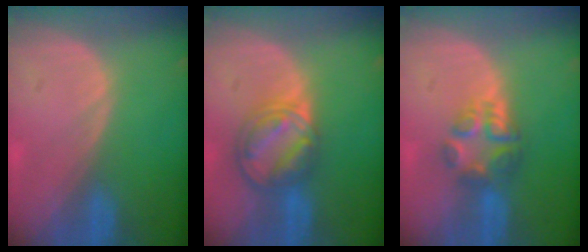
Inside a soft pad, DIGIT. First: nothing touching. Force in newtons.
{"total": 8.2, "press": 6.9, "slide": 4.4}
{"total": 6.0, "press": 5.2, "slide": 3.1}